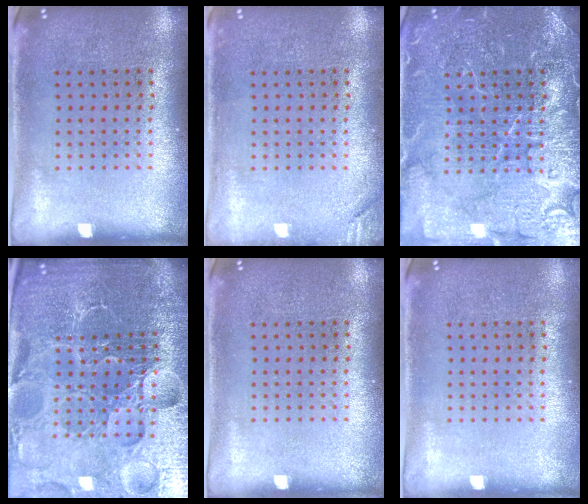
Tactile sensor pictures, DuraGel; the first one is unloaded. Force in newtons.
{"total": 1.3, "press": 1.2, "slide": 0.3}
{"total": 7.1, "press": 7.0, "slide": 1.0}
{"total": 6.2, "press": 5.6, "slide": 2.7}
{"total": 0.0}
{"total": 0.0}